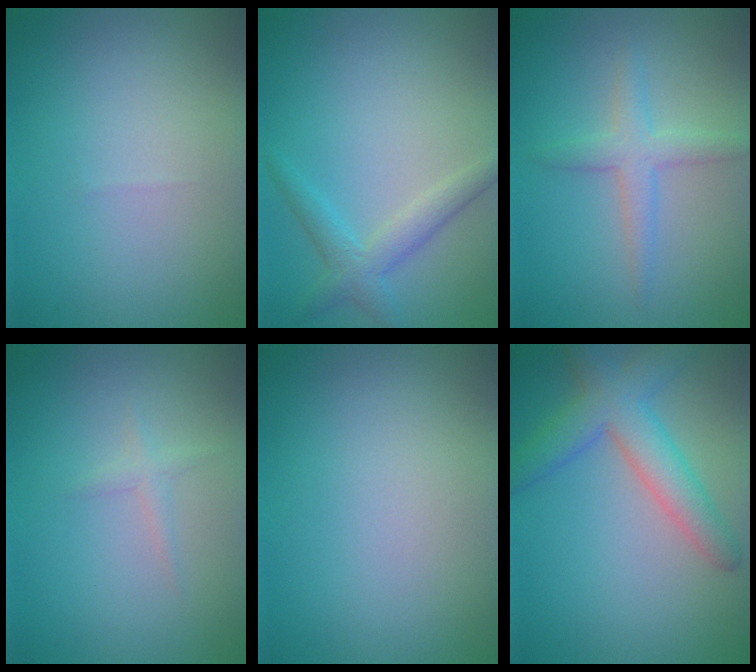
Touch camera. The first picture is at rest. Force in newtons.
{"total": 2.7, "press": 2.7, "slide": 0.1}
{"total": 2.4, "press": 2.4, "slide": 0.0}
{"total": 0.9, "press": 0.8, "slide": 0.0}
{"total": 0.0}
{"total": 4.8, "press": 4.8, "slide": 0.2}